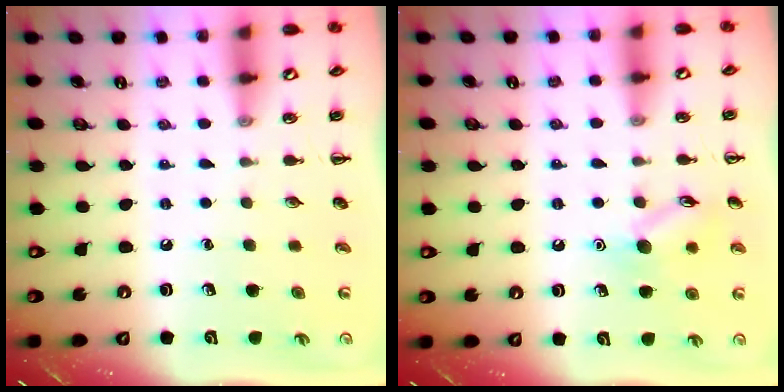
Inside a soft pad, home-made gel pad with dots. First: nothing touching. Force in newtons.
{"total": 9.5, "press": 9.5, "slide": 0.8}